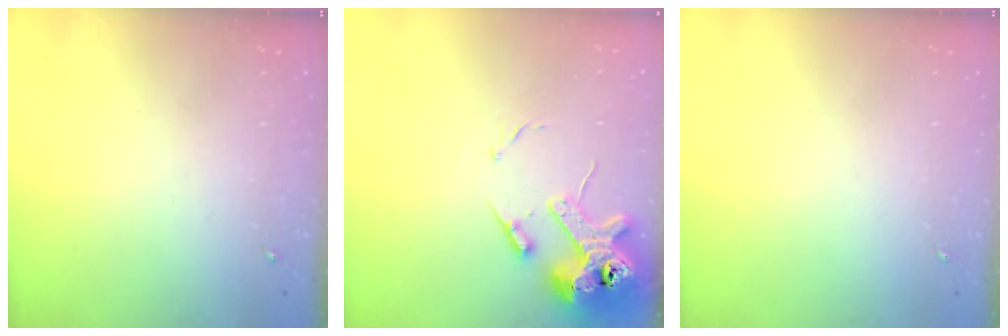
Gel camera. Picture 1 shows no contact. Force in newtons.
{"total": 14.4, "press": 14.2, "slide": 2.1}
{"total": 0.0}